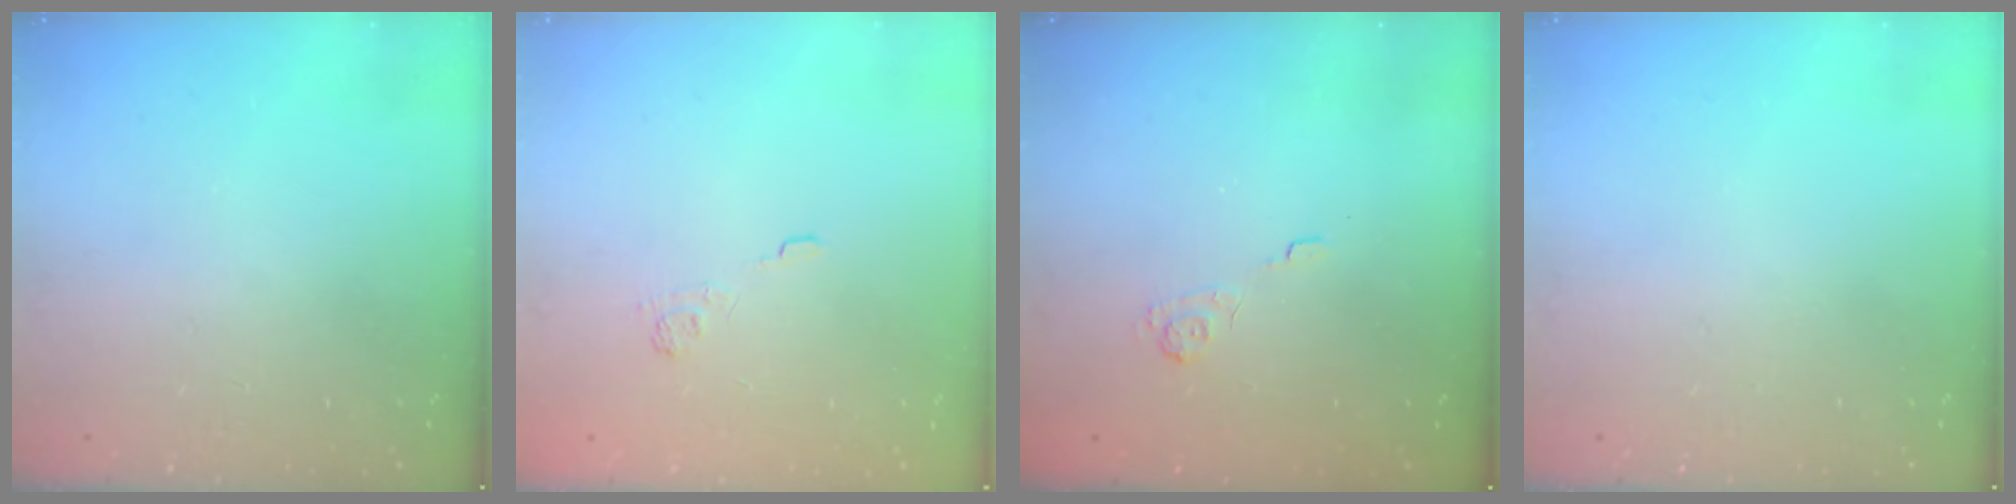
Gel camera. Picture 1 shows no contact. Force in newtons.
{"total": 2.3, "press": 1.8, "slide": 1.3}
{"total": 2.2, "press": 1.7, "slide": 1.4}
{"total": 0.0}